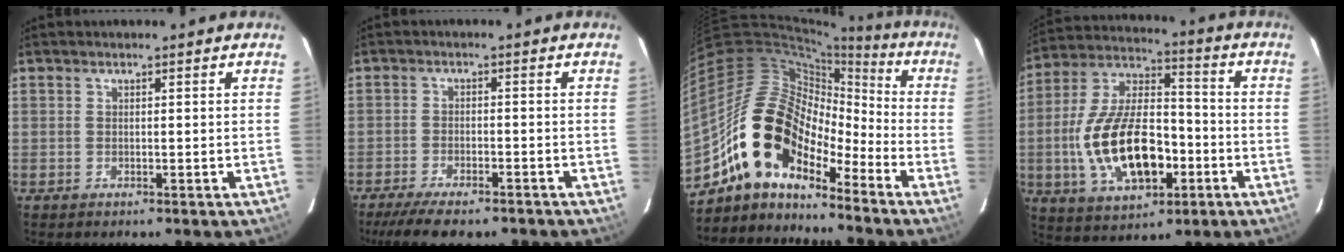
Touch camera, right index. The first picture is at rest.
{"total": 10.6, "force": [-8.7, 2.8, 5.4], "torque": [-0.123, -0.027, -0.140]}
{"total": 16.0, "force": [-11.1, 8.1, 8.1], "torque": [-0.145, 0.009, -0.219]}
{"total": 20.1, "force": [-5.2, 10.1, 16.6], "torque": [-0.342, 0.005, -0.081]}